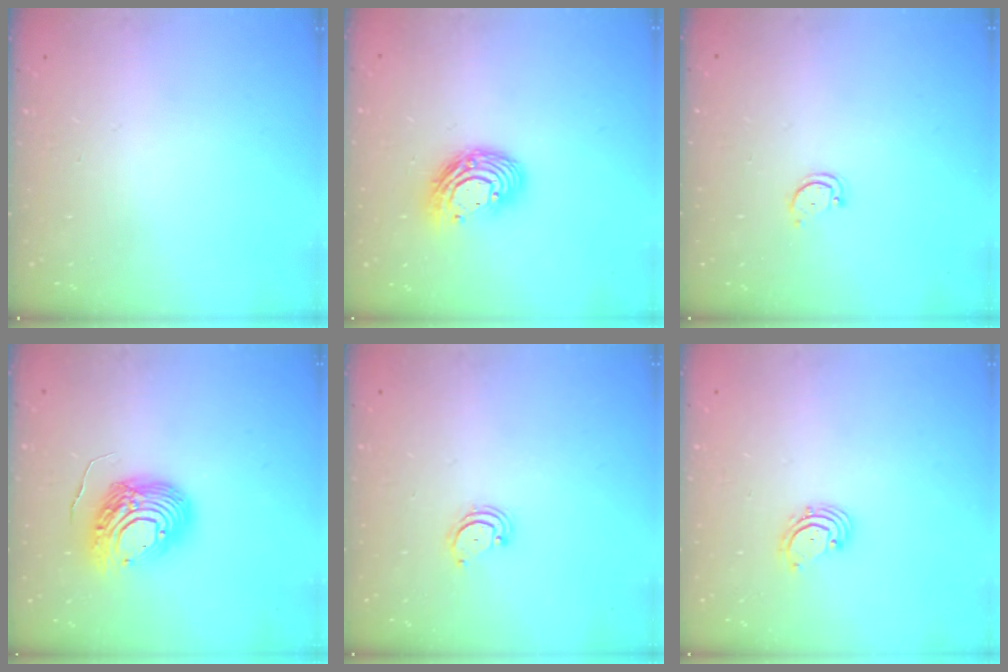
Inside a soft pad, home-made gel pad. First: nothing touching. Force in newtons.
{"total": 11.8, "press": 11.8, "slide": 0.8}
{"total": 2.9, "press": 2.9, "slide": 0.4}
{"total": 12.2, "press": 12.0, "slide": 2.4}
{"total": 2.9, "press": 2.9, "slide": 0.3}
{"total": 2.2, "press": 2.1, "slide": 0.7}